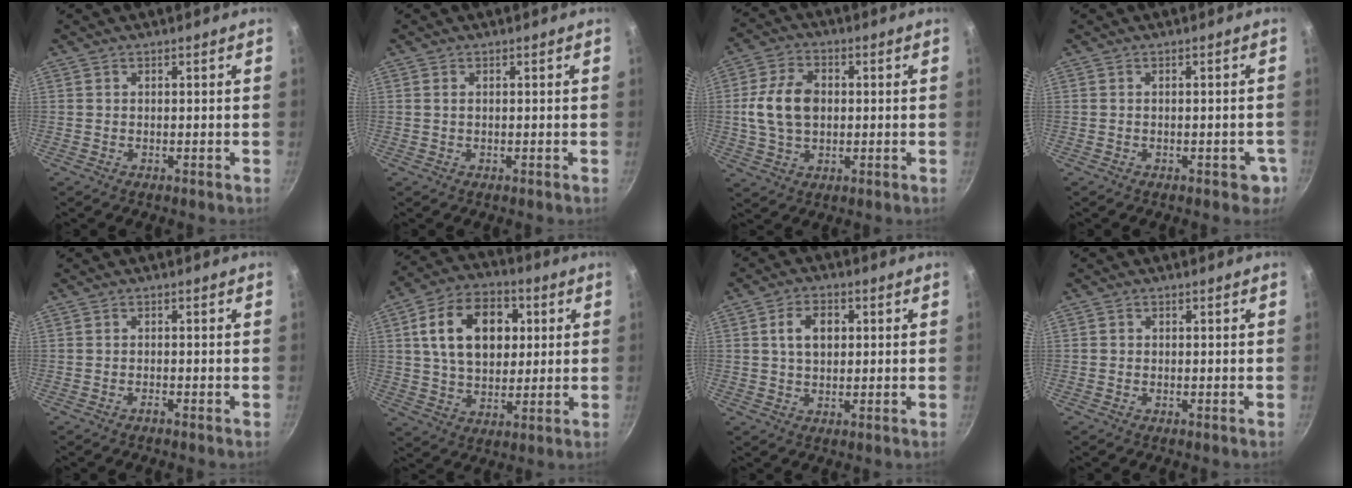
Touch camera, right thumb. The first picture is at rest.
{"total": 0.8, "force": [0.2, 0.5, 0.5], "torque": [-0.010, 0.002, 0.002]}
{"total": 10.6, "force": [0.5, 7.3, 7.6], "torque": [-0.132, 0.014, 0.005]}
{"total": 3.2, "force": [-1.3, 1.8, 2.3], "torque": [-0.012, 0.013, -0.009]}
{"total": 0.6, "force": [-0.6, 0.0, 0.3], "torque": [-0.007, 0.005, -0.013]}
{"total": 17.2, "force": [4.0, 11.8, 11.9], "torque": [-0.165, 0.009, 0.059]}
{"total": 6.3, "force": [1.3, 4.3, 4.4], "torque": [-0.057, 0.006, 0.020]}
{"total": 0.7, "force": [-0.1, 0.7, 0.1], "torque": [0.001, 0.002, -0.004]}